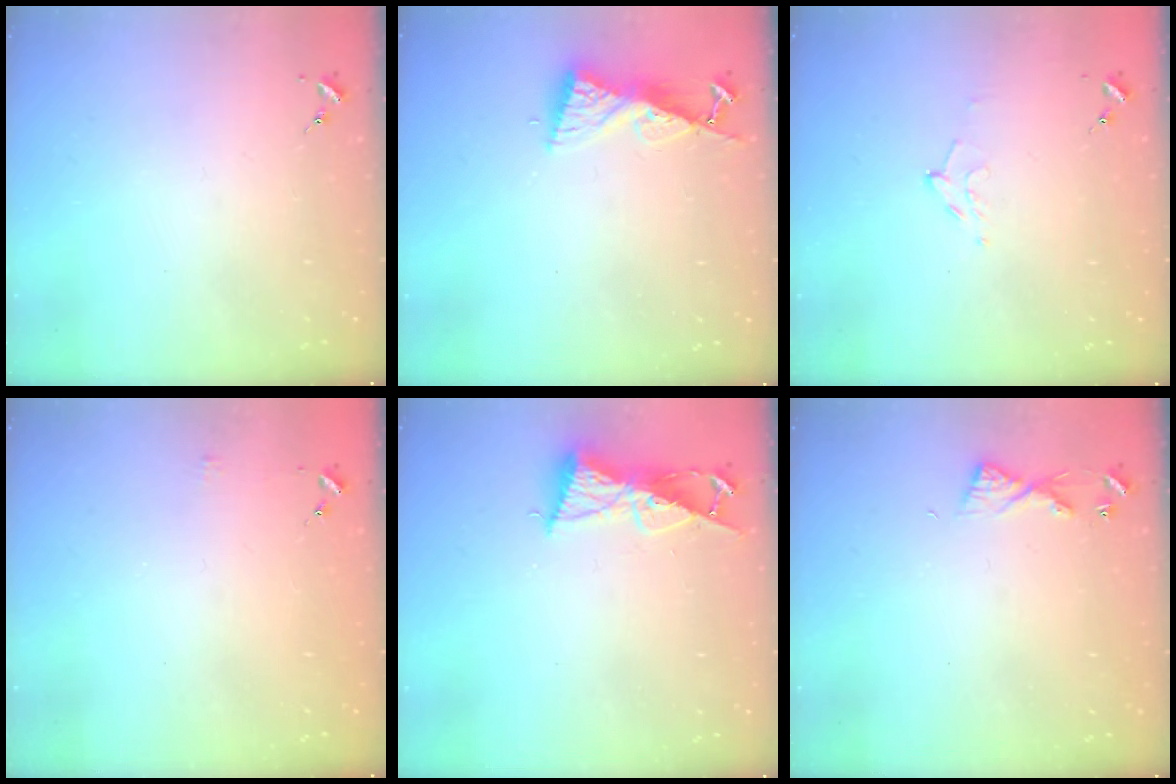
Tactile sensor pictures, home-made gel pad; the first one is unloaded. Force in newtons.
{"total": 8.6, "press": 8.6, "slide": 0.6}
{"total": 6.5, "press": 6.4, "slide": 0.8}
{"total": 3.3, "press": 3.2, "slide": 0.4}
{"total": 8.6, "press": 8.6, "slide": 0.3}
{"total": 5.4, "press": 5.4, "slide": 0.5}